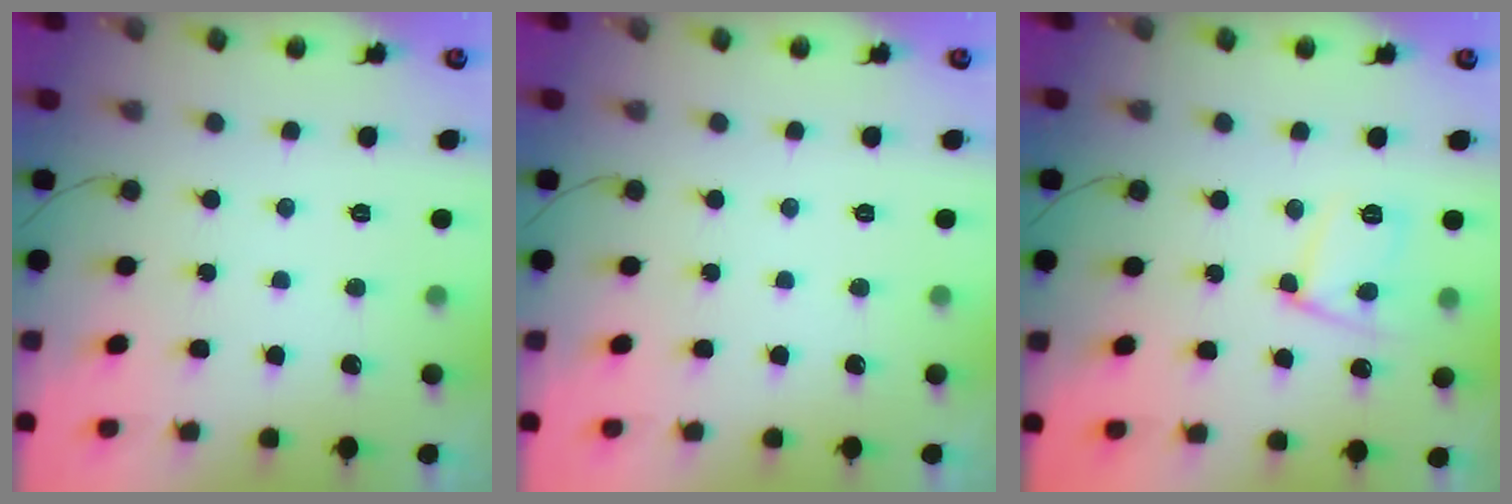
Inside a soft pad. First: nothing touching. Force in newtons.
{"total": 0.0}
{"total": 11.2, "press": 11.1, "slide": 1.0}